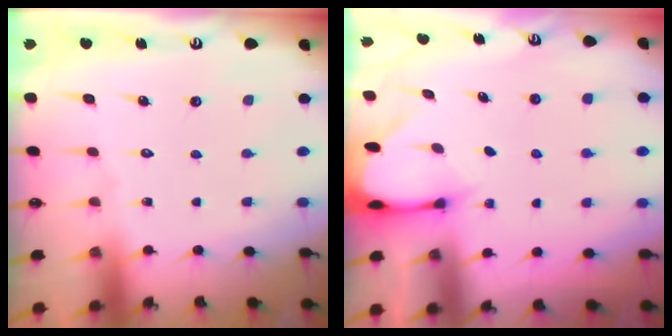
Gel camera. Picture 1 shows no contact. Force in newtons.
{"total": 2.3, "press": 2.3, "slide": 0.1}